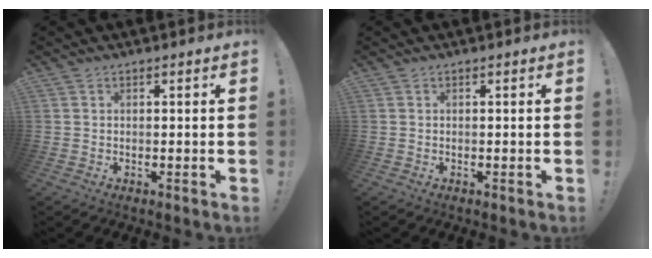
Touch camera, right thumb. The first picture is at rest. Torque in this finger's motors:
{"motor_torque": [0.00, 0.00, -0.09, 0.13, 0.00]}